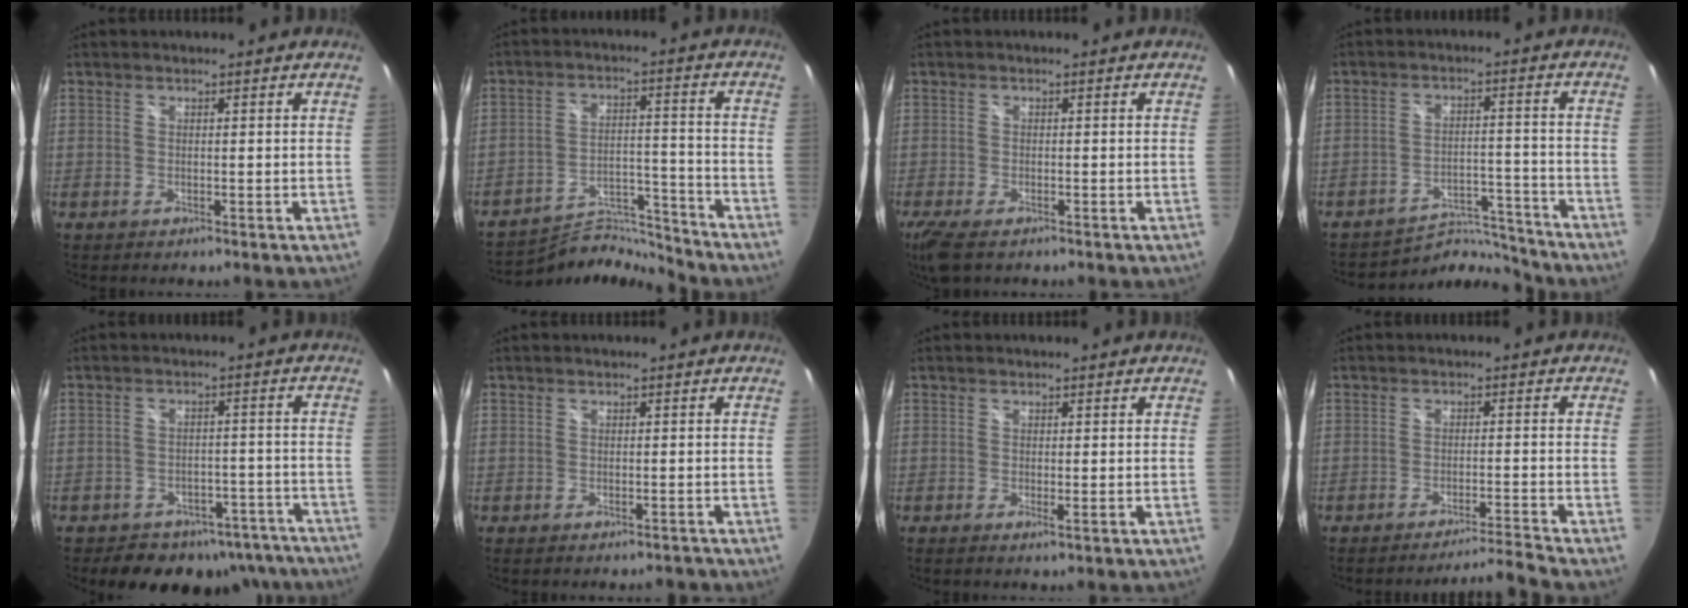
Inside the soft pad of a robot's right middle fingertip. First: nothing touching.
{"total": 10.7, "force": [-10.7, 0.6, -0.2], "torque": [-0.007, 0.021, -0.178]}
{"total": 5.7, "force": [-4.0, 2.0, 3.6], "torque": [-0.084, -0.025, -0.075]}
{"total": 8.6, "force": [-8.5, 1.5, -0.3], "torque": [-0.008, 0.019, -0.130]}
{"total": 16.7, "force": [-13.4, 8.5, 5.2], "torque": [-0.105, 0.026, -0.146]}
{"total": 2.2, "force": [-2.1, 0.7, 0.4], "torque": [-0.004, -0.007, -0.021]}
{"total": 0.9, "force": [-0.3, -0.1, 0.9], "torque": [-0.015, -0.004, -0.007]}
{"total": 5.2, "force": [-4.5, -2.6, 0.2], "torque": [-0.015, 0.010, -0.076]}